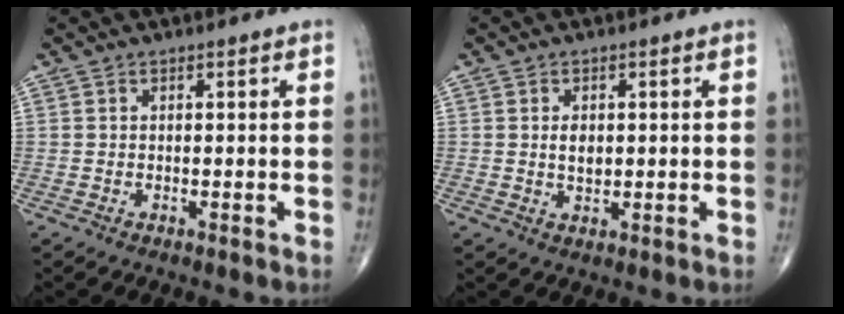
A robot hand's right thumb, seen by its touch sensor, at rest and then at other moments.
{"total": 3.0, "force": [0.4, 1.9, 2.3], "torque": [-0.031, -0.003, 0.009]}